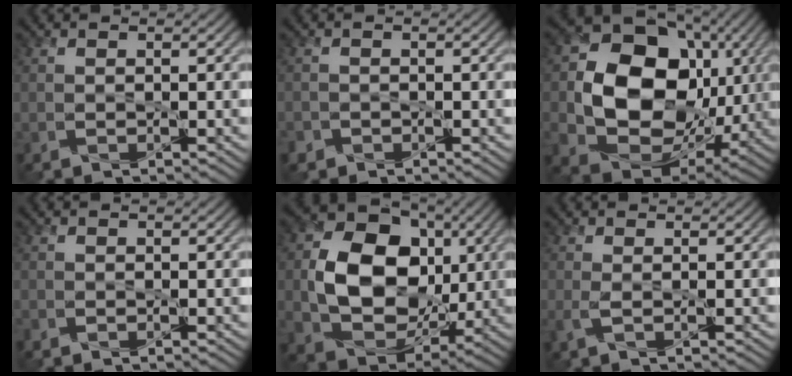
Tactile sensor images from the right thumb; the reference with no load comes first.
{"total": 1.3, "force": [-1.0, 0.9, 0.1], "torque": [0.000, -0.003, -0.023]}
{"total": 17.1, "force": [1.4, 13.4, 10.6], "torque": [-0.206, -0.032, 0.040]}
{"total": 0.6, "force": [-0.6, 0.1, 0.1], "torque": [-0.002, -0.004, -0.012]}
{"total": 13.6, "force": [0.8, 10.4, 8.7], "torque": [-0.166, -0.002, 0.018]}
{"total": 1.4, "force": [-0.1, 0.3, 1.3], "torque": [-0.035, 0.000, -0.004]}